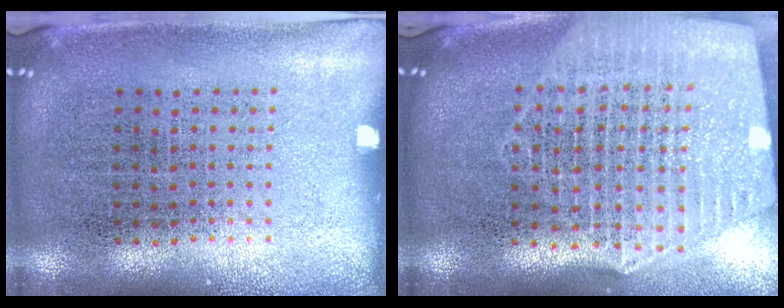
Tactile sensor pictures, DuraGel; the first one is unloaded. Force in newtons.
{"total": 2.8, "press": 2.4, "slide": 1.4}